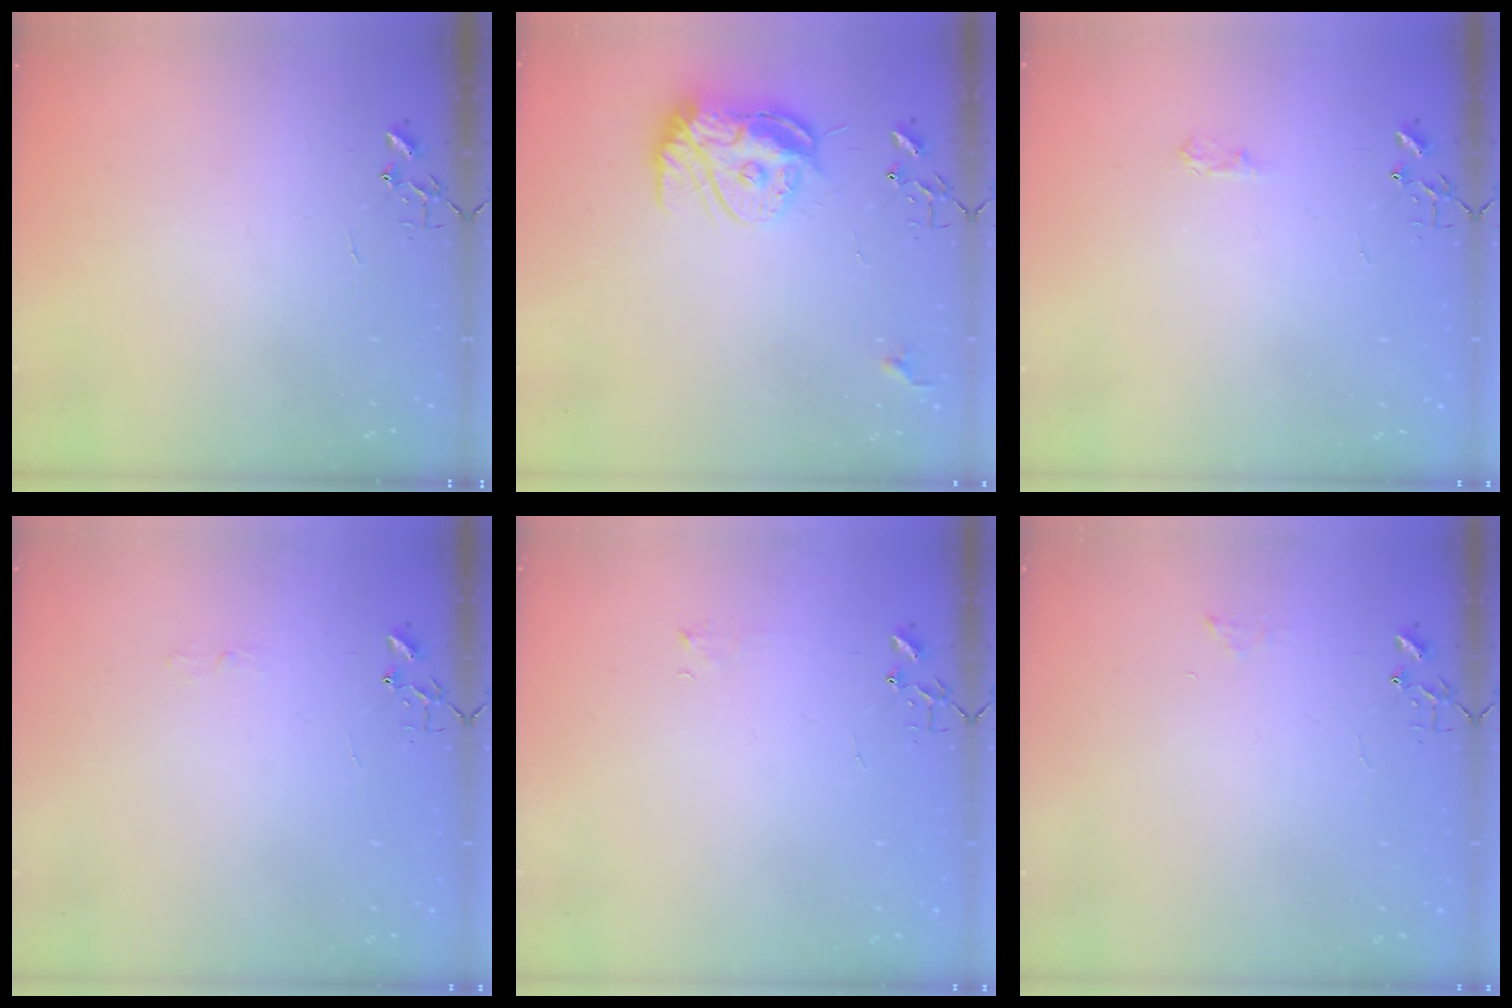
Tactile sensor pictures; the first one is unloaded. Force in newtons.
{"total": 12.4, "press": 12.4, "slide": 1.4}
{"total": 6.8, "press": 6.8, "slide": 0.6}
{"total": 3.6, "press": 3.6, "slide": 0.4}
{"total": 3.8, "press": 3.8, "slide": 0.5}
{"total": 6.3, "press": 6.3, "slide": 0.7}